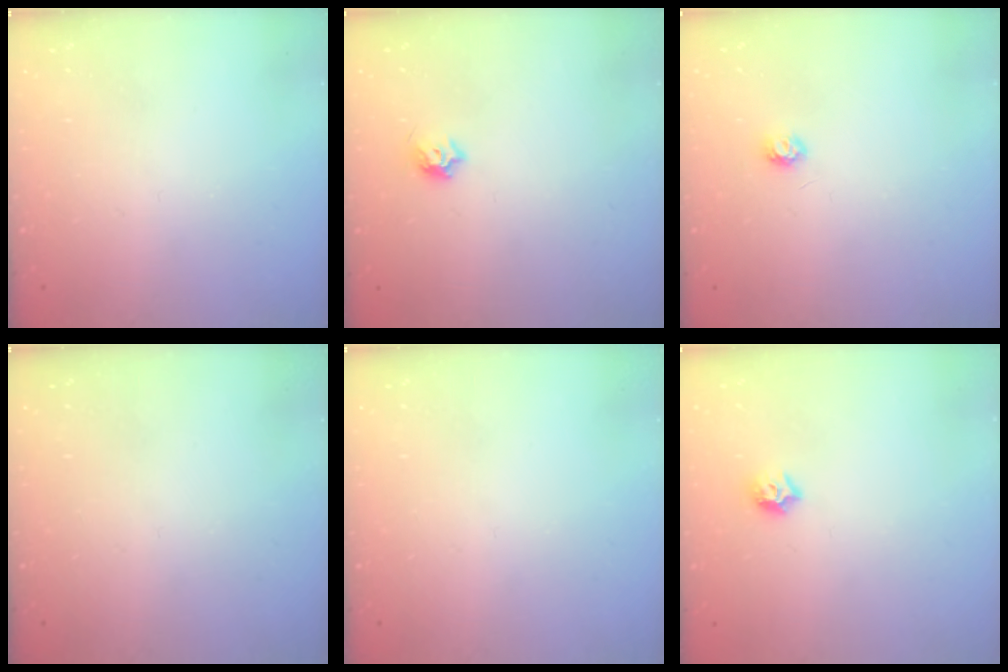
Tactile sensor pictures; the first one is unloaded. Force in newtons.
{"total": 5.2, "press": 5.1, "slide": 1.0}
{"total": 3.4, "press": 3.4, "slide": 0.3}
{"total": 0.0}
{"total": 0.0}
{"total": 6.2, "press": 6.2, "slide": 0.8}